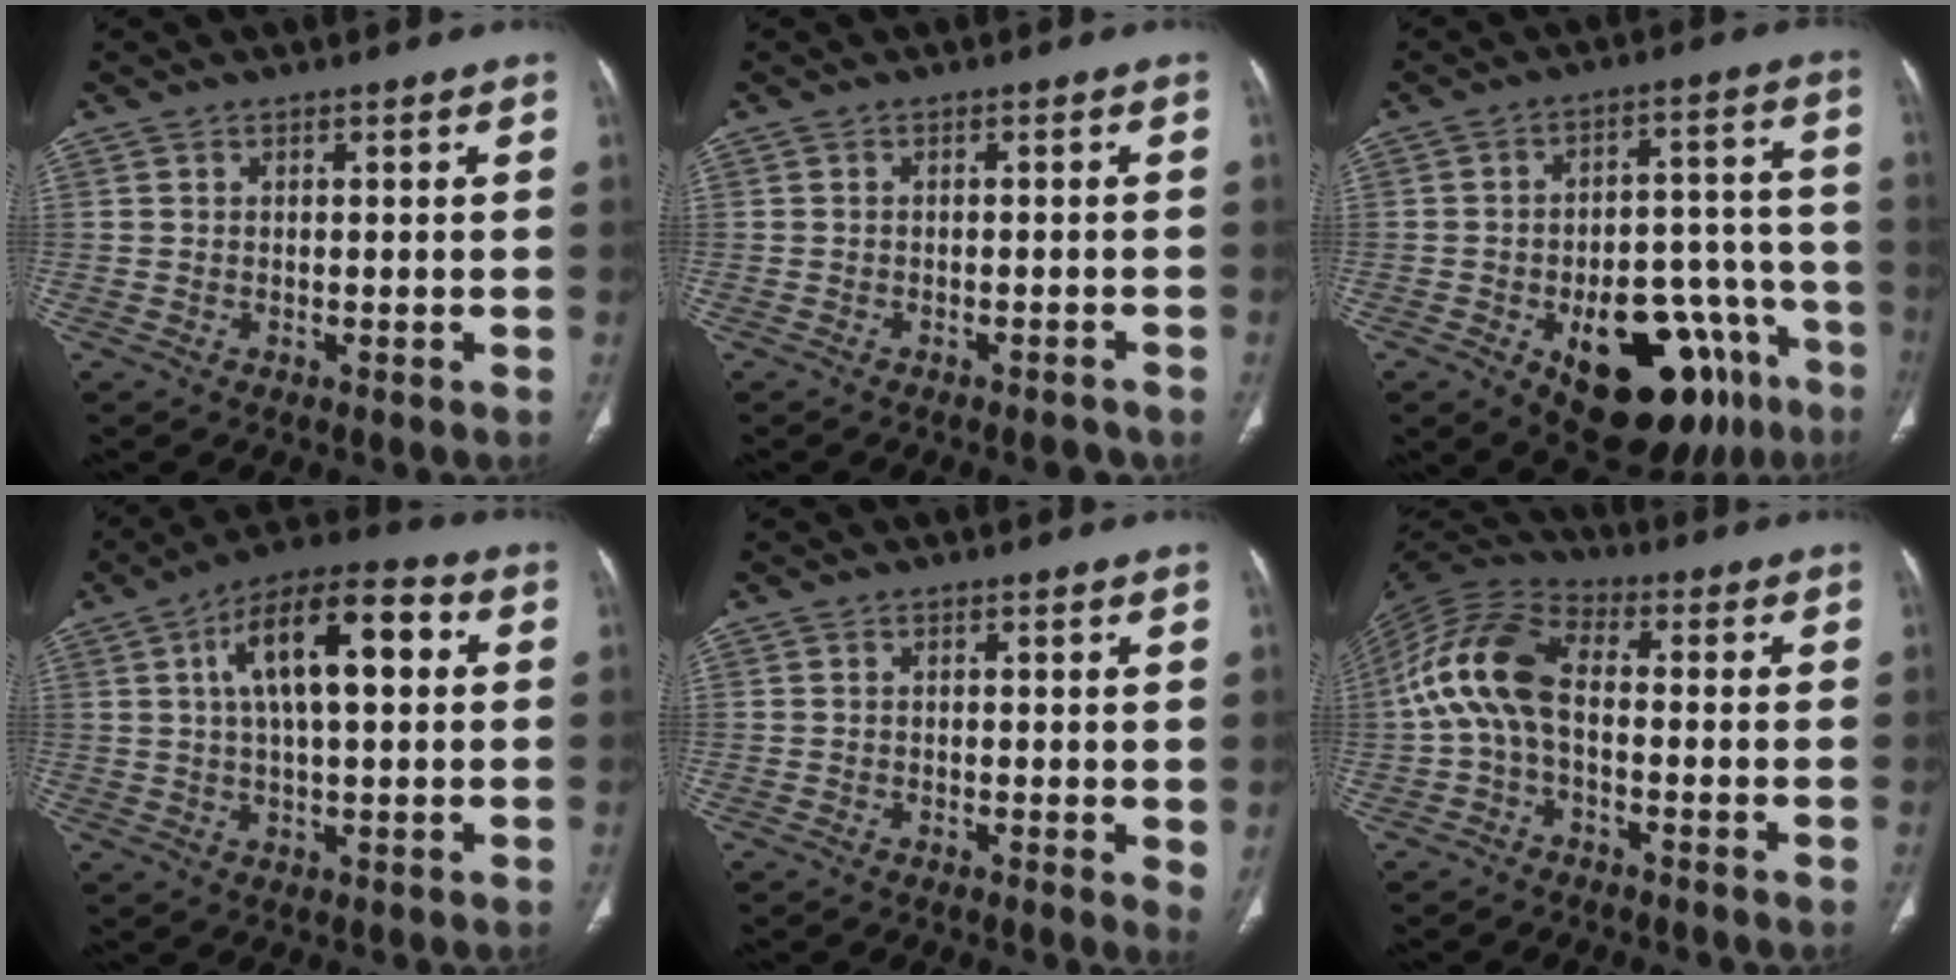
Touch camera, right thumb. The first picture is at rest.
{"total": 3.2, "force": [-2.8, 0.9, 1.3], "torque": [-0.020, 0.014, -0.032]}
{"total": 22.9, "force": [-11.4, 11.4, 16.3], "torque": [-0.146, 0.071, -0.145]}
{"total": 15.1, "force": [3.6, 5.9, 13.4], "torque": [-0.215, 0.019, 0.053]}
{"total": 2.7, "force": [0.3, 0.9, 2.5], "torque": [-0.033, -0.009, 0.000]}
{"total": 11.7, "force": [-0.9, 6.2, 9.8], "torque": [-0.203, 0.033, -0.029]}